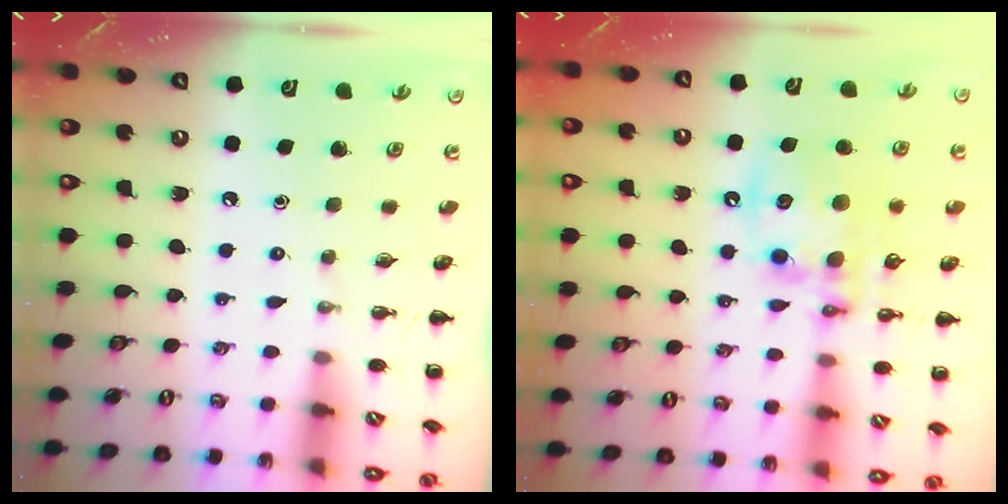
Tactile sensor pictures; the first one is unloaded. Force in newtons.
{"total": 13.5, "press": 13.2, "slide": 2.8}